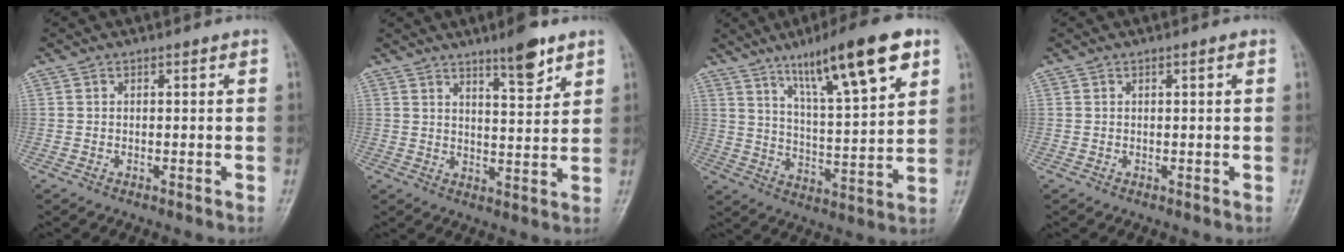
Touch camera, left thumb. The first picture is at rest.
{"total": 7.3, "force": [5.1, 1.6, 5.0], "torque": [-0.064, -0.037, 0.078]}
{"total": 18.3, "force": [10.2, 3.5, 14.7], "torque": [-0.216, -0.040, 0.170]}
{"total": 0.7, "force": [0.3, -0.1, 0.6], "torque": [-0.010, 0.001, 0.005]}